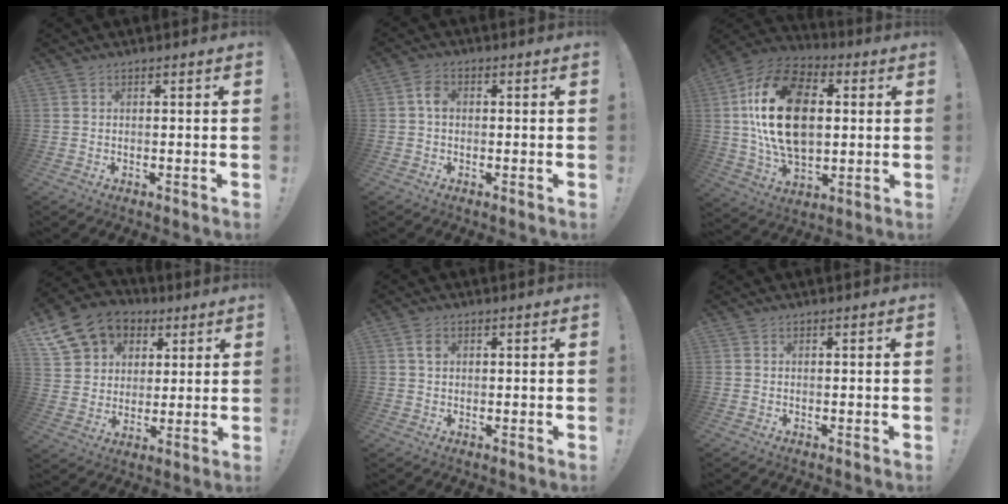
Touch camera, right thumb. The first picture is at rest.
{"total": 4.0, "force": [-0.1, 3.1, 2.6], "torque": [-0.038, 0.009, -0.002]}
{"total": 25.4, "force": [3.4, 16.0, 19.4], "torque": [-0.359, 0.004, 0.061]}
{"total": 14.6, "force": [7.1, 11.5, 5.5], "torque": [-0.080, -0.039, 0.147]}
{"total": 2.8, "force": [0.7, 2.5, 1.1], "torque": [-0.005, -0.001, 0.010]}
{"total": 0.0}